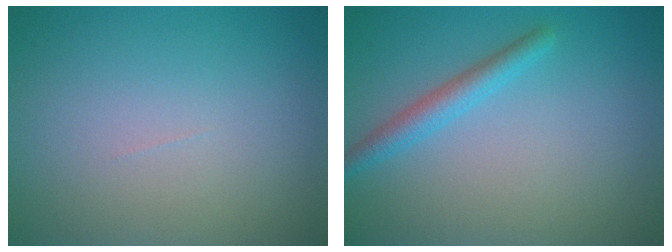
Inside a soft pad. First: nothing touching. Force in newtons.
{"total": 2.3, "press": 2.3, "slide": 0.1}